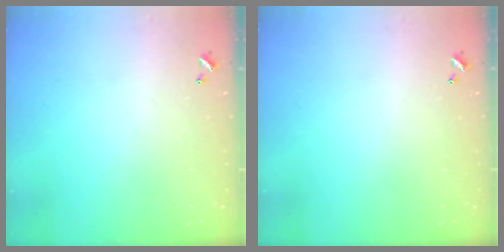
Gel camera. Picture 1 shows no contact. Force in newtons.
{"total": 0.0}